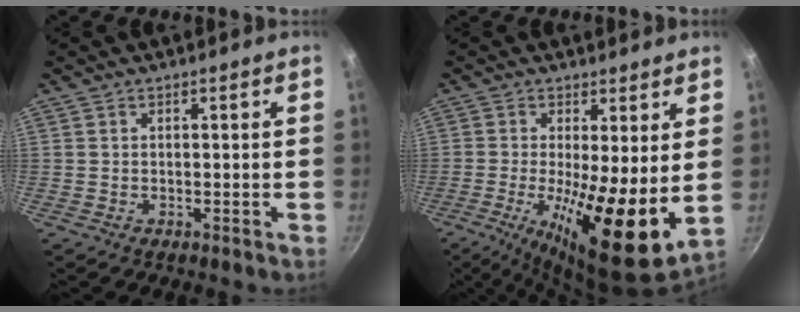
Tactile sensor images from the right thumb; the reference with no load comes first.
{"total": 15.4, "force": [-0.7, 4.2, 14.7], "torque": [-0.232, -0.031, -0.011]}